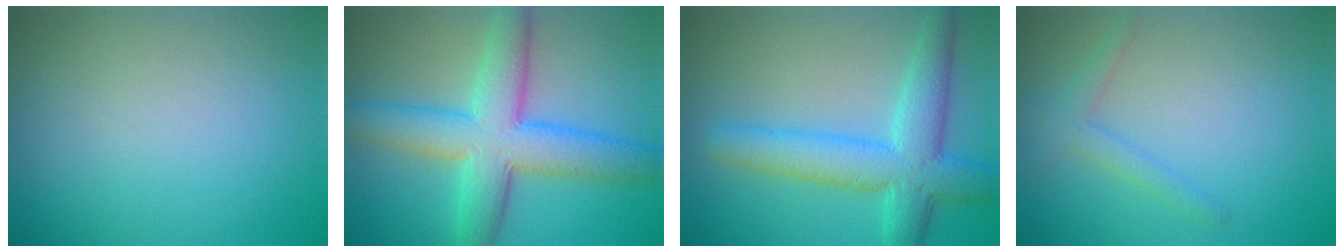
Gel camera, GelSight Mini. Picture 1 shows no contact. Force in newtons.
{"total": 8.5, "press": 8.5, "slide": 0.2}
{"total": 6.8, "press": 6.8, "slide": 0.2}
{"total": 1.8, "press": 1.8, "slide": 0.0}